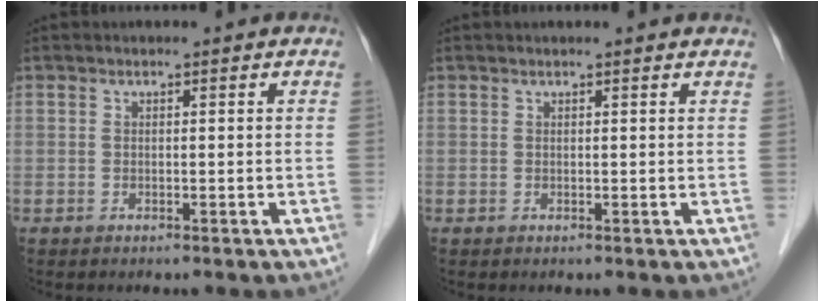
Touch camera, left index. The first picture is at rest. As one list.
[{"total": 3.4, "force": [3.2, 0.3, 1.2], "torque": [-0.016, 0.018, 0.030]}]